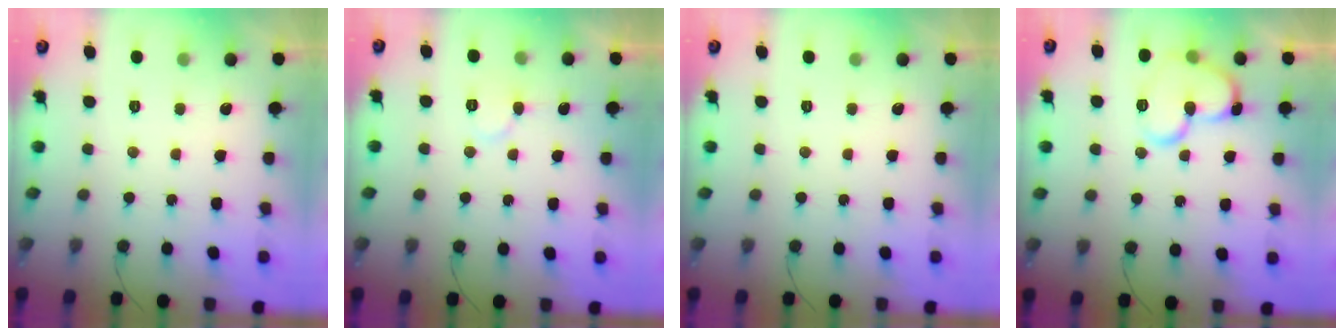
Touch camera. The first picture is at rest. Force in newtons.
{"total": 4.9, "press": 4.9, "slide": 0.4}
{"total": 0.0}
{"total": 13.1, "press": 13.1, "slide": 1.3}